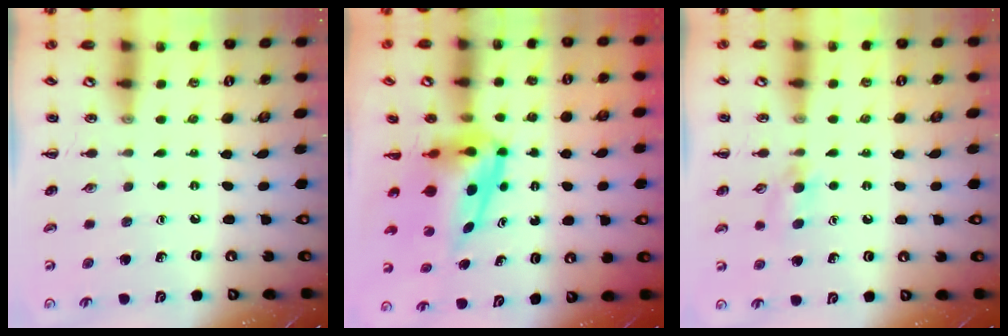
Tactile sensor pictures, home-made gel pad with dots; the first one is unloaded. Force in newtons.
{"total": 7.9, "press": 7.6, "slide": 2.0}
{"total": 6.1, "press": 5.8, "slide": 1.7}